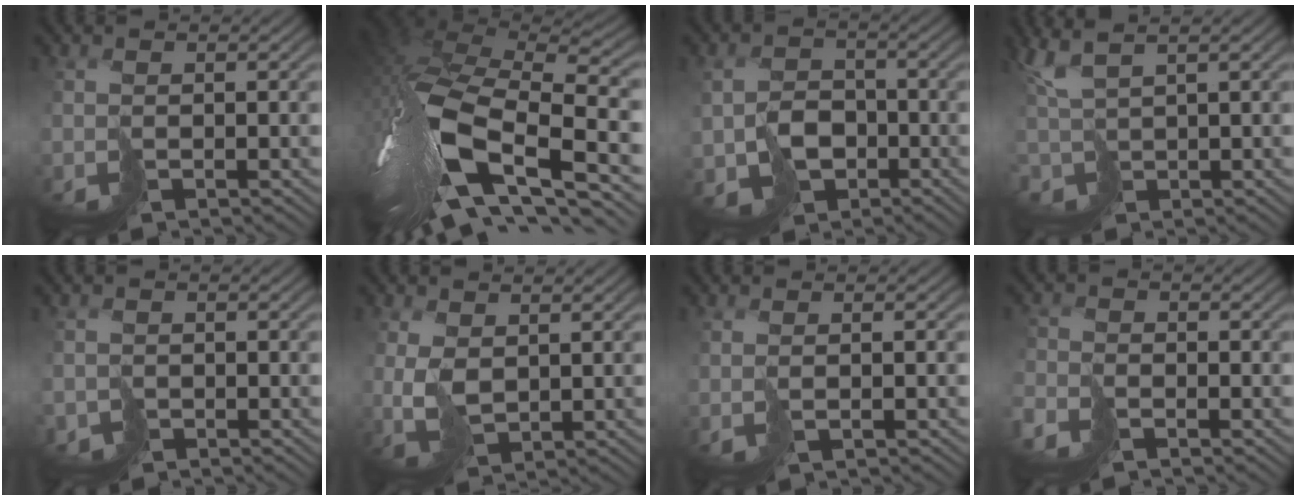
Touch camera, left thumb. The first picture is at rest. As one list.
[{"total": 16.4, "force": [-2.5, 9.1, 13.5], "torque": [-0.308, -0.036, -0.022]}, {"total": 3.9, "force": [-1.1, 3.6, 0.9], "torque": [-0.020, -0.005, -0.017]}, {"total": 3.4, "force": [3.0, 0.9, 1.3], "torque": [-0.043, 0.007, 0.062]}, {"total": 1.8, "force": [-0.3, 0.1, -1.8], "torque": [0.042, -0.001, -0.002]}, {"total": 3.0, "force": [1.2, 2.0, 1.8], "torque": [-0.062, 0.000, 0.033]}, {"total": 1.1, "force": [0.4, 0.3, 1.0], "torque": [-0.010, 0.001, 0.008]}, {"total": 3.2, "force": [-2.6, 1.5, 1.2], "torque": [-0.034, -0.013, -0.061]}]